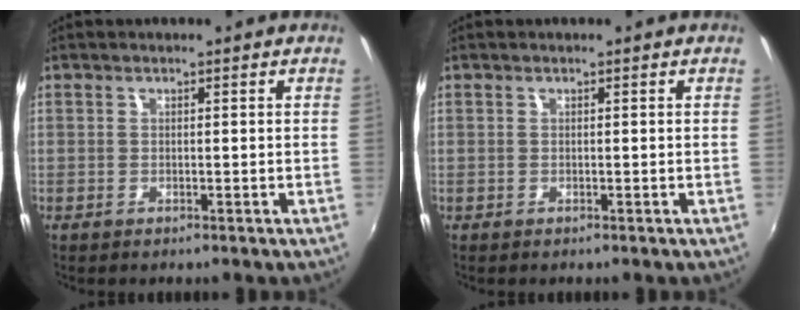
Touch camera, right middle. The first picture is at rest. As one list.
[{"total": 0.0}]